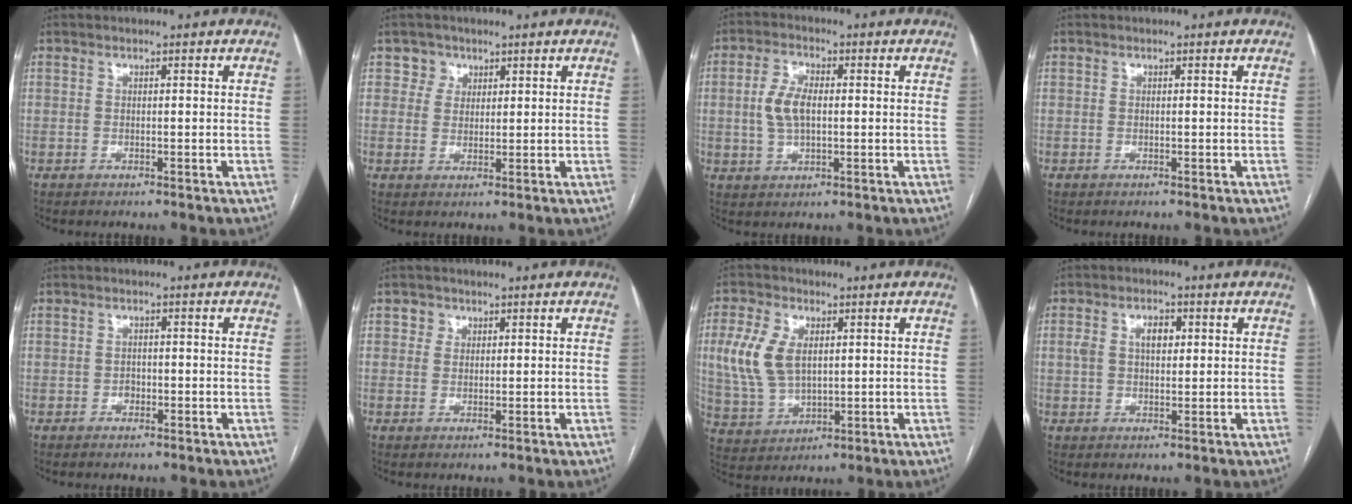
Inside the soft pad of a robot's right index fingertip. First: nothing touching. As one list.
[{"total": 2.9, "force": [1.5, 2.4, -0.3], "torque": [0.017, 0.005, 0.020]}, {"total": 5.8, "force": [0.2, 2.9, 5.1], "torque": [-0.113, 0.009, 0.005]}, {"total": 0.0}, {"total": 0.8, "force": [-0.3, 0.7, 0.4], "torque": [-0.007, 0.004, -0.005]}, {"total": 1.8, "force": [0.9, 1.6, 0.0], "torque": [0.011, -0.001, 0.008]}, {"total": 9.6, "force": [2.0, 5.8, 7.4], "torque": [-0.180, 0.012, 0.049]}, {"total": 4.4, "force": [1.7, 2.5, 3.2], "torque": [-0.072, 0.018, 0.034]}]